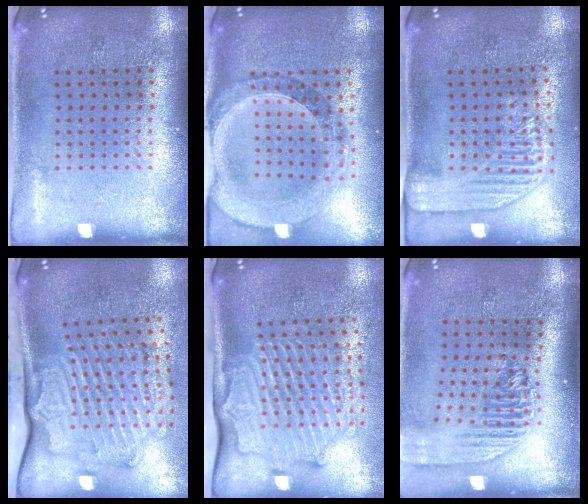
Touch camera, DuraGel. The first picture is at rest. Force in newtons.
{"total": 1.6, "press": 1.5, "slide": 0.5}
{"total": 2.2, "press": 1.9, "slide": 1.0}
{"total": 2.5, "press": 2.2, "slide": 1.2}
{"total": 2.8, "press": 2.2, "slide": 1.8}
{"total": 2.1, "press": 1.6, "slide": 1.3}